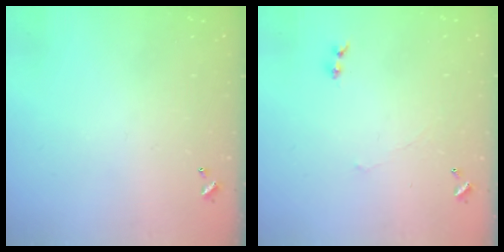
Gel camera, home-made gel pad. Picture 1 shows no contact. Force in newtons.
{"total": 0.7, "press": 0.1, "slide": 0.7}